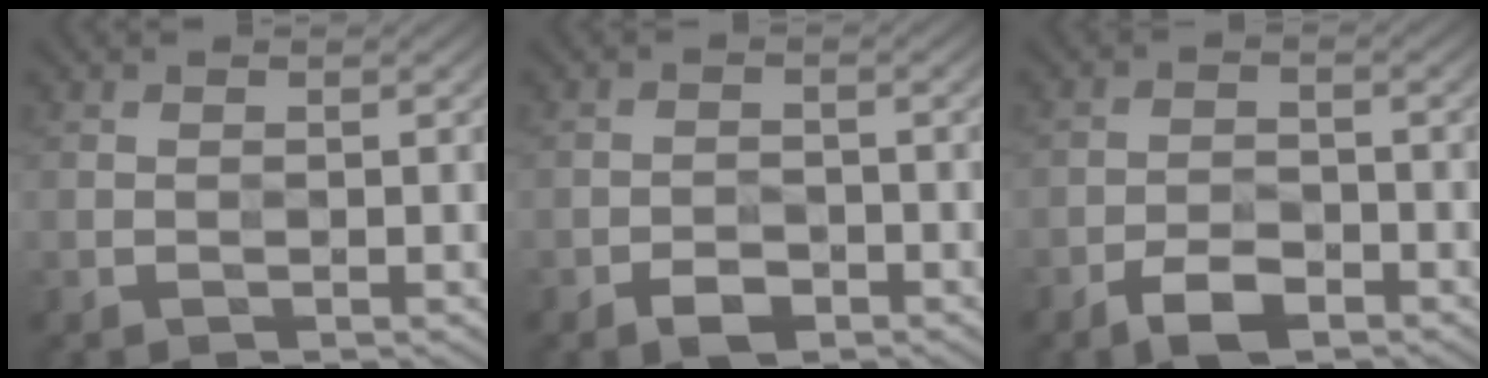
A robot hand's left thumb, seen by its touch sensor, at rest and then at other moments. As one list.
[{"total": 2.8, "force": [-1.8, 1.4, 1.5], "torque": [-0.022, 0.001, -0.036]}, {"total": 4.4, "force": [-2.9, 1.8, 2.7], "torque": [-0.048, -0.002, -0.060]}]